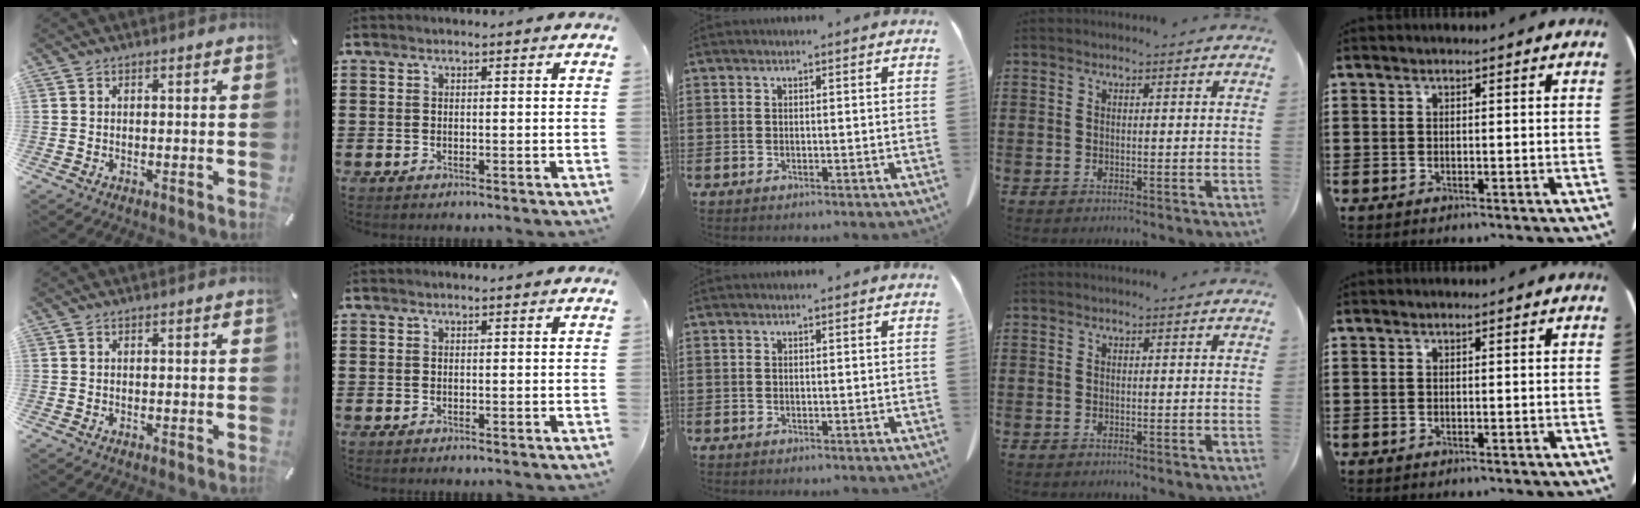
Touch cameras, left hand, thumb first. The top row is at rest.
{}